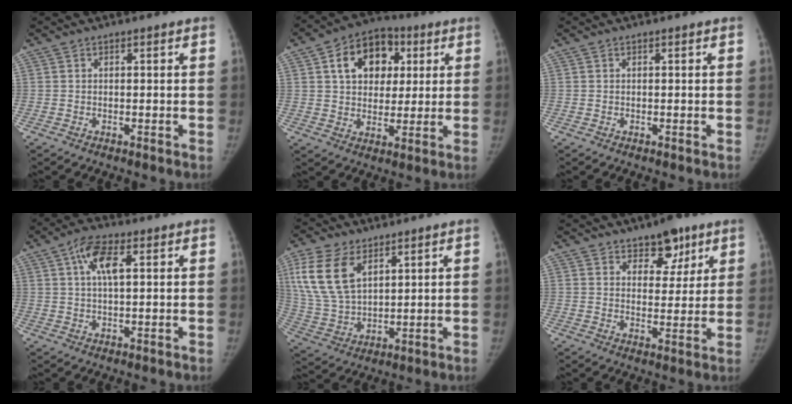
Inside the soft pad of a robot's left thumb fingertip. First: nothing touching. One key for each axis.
{"total": 14.2, "fx": 4.7, "fy": 10.3, "fz": 8.7, "tx": -0.101, "ty": 0.001, "tz": 0.071}
{"total": 0.0}
{"total": 7.0, "fx": 2.5, "fy": 2.8, "fz": 5.9, "tx": -0.113, "ty": 0.006, "tz": 0.043}
{"total": 13.7, "fx": 6.3, "fy": 7.9, "fz": 9.2, "tx": -0.189, "ty": -0.016, "tz": 0.138}
{"total": 8.0, "fx": 5.2, "fy": 4.2, "fz": 4.3, "tx": -0.025, "ty": -0.029, "tz": 0.076}